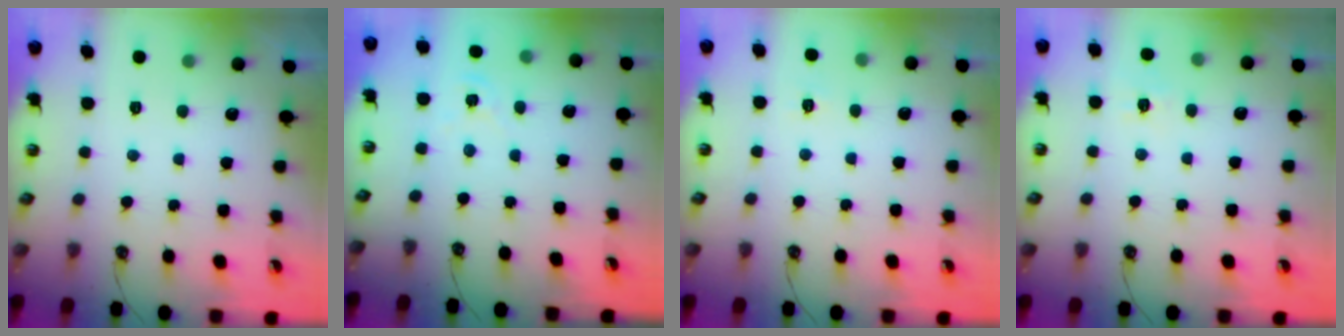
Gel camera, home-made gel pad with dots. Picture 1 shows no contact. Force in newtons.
{"total": 1.4, "press": 1.4, "slide": 0.2}
{"total": 3.7, "press": 3.6, "slide": 0.5}
{"total": 6.6, "press": 6.6, "slide": 0.5}